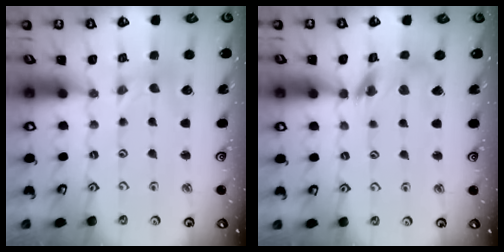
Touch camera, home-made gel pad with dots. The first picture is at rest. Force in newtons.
{"total": 9.9, "press": 9.9, "slide": 1.0}